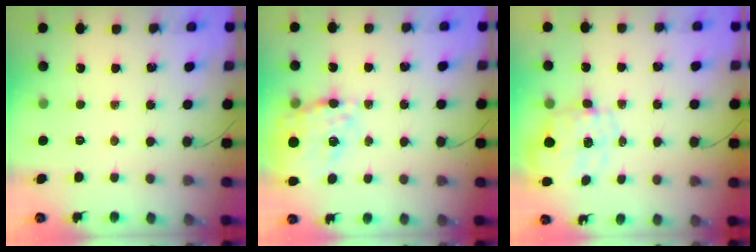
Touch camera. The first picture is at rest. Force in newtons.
{"total": 21.4, "press": 21.0, "slide": 4.0}
{"total": 2.7, "press": 2.5, "slide": 1.0}